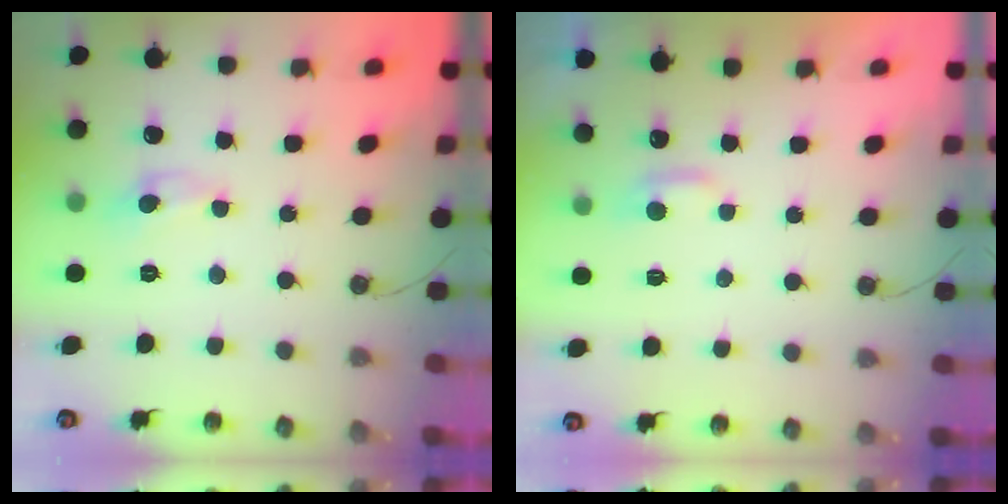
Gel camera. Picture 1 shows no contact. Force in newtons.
{"total": 0.0}